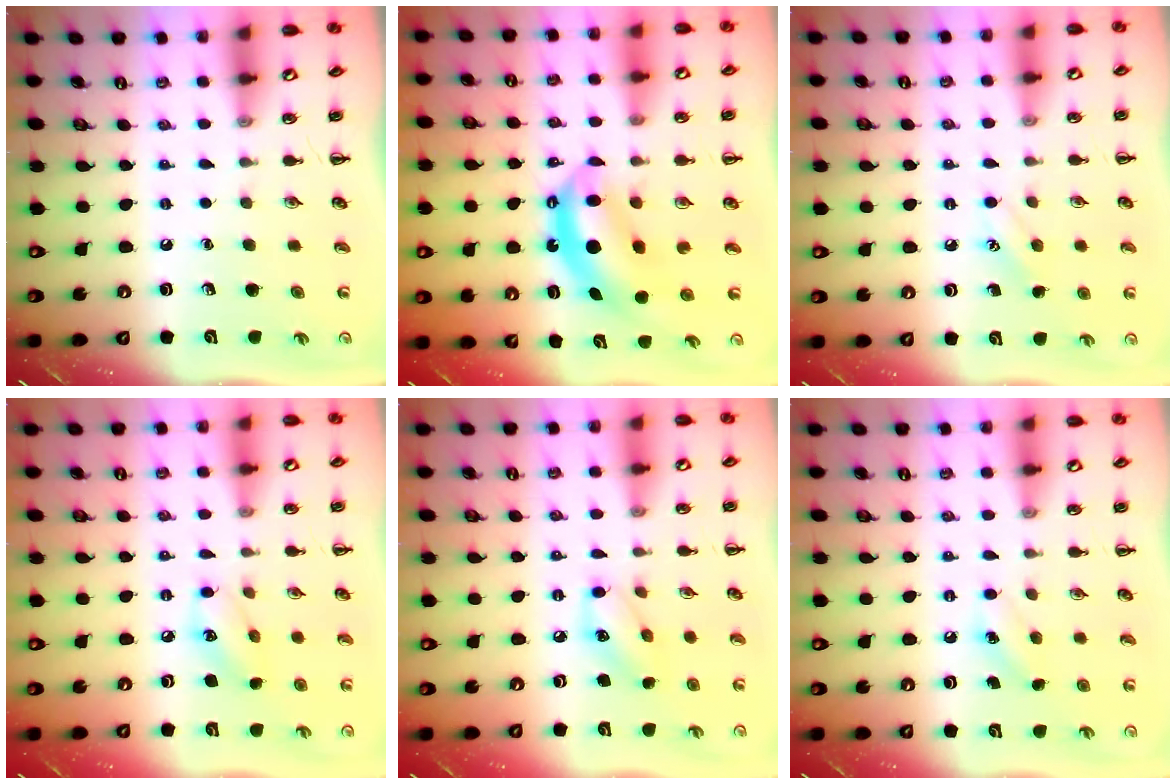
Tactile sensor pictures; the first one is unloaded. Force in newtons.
{"total": 7.9, "press": 7.7, "slide": 1.8}
{"total": 7.8, "press": 7.7, "slide": 1.6}
{"total": 7.8, "press": 7.8, "slide": 0.7}
{"total": 8.3, "press": 8.3, "slide": 0.4}
{"total": 5.3, "press": 5.1, "slide": 1.2}